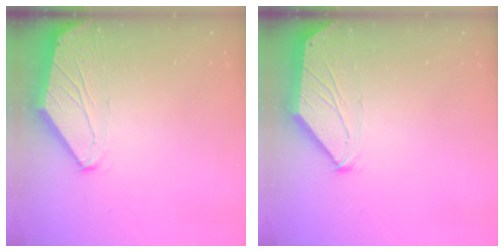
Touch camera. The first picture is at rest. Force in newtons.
{"total": 0.0}